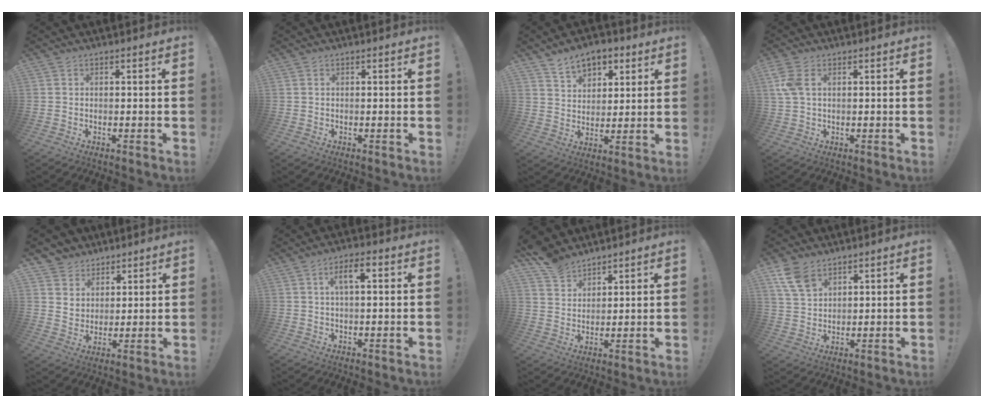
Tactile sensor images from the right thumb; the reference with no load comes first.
{"total": 0.0}
{"total": 9.5, "force": [6.0, 6.1, 4.1], "torque": [-0.055, -0.029, 0.114]}
{"total": 5.3, "force": [1.6, 2.7, 4.3], "torque": [-0.095, 0.002, 0.028]}
{"total": 7.0, "force": [4.2, 5.6, 0.3], "torque": [-0.002, -0.037, 0.085]}
{"total": 5.7, "force": [1.5, 1.9, 5.2], "torque": [-0.084, 0.003, 0.019]}
{"total": 8.5, "force": [7.0, 4.3, 2.0], "torque": [-0.036, -0.048, 0.138]}
{"total": 8.2, "force": [5.4, 4.5, 4.4], "torque": [-0.081, -0.018, 0.108]}